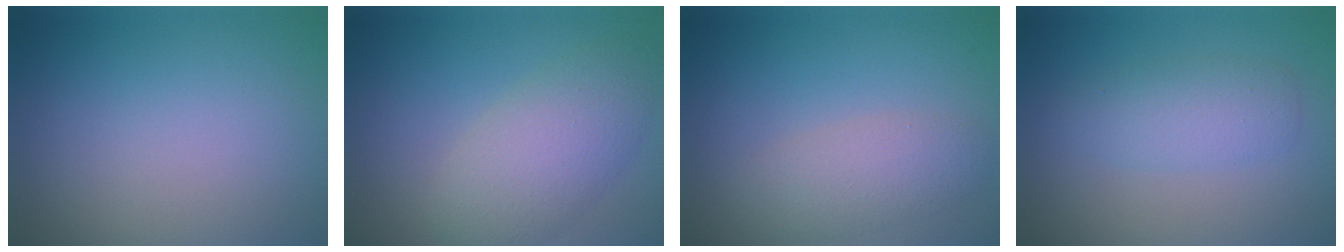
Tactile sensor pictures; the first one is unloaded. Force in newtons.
{"total": 5.4, "press": 5.4, "slide": 0.2}
{"total": 2.9, "press": 2.9, "slide": 0.2}
{"total": 2.9, "press": 2.9, "slide": 0.1}